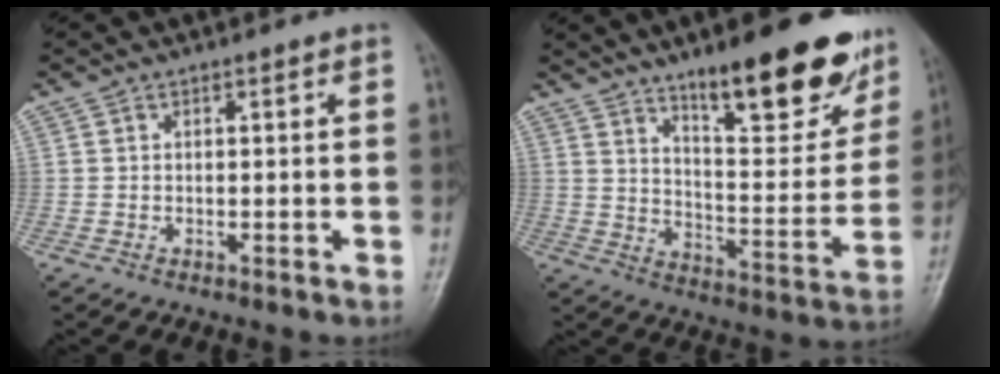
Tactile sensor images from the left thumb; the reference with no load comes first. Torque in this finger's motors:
{"motor_torque": [1.65, 1.15, 1.42, -1.35, 0.28]}